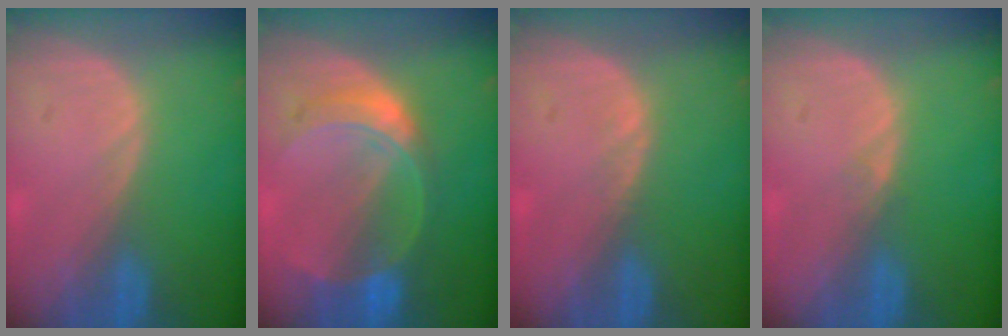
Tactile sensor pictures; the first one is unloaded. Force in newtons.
{"total": 7.6, "press": 6.6, "slide": 3.7}
{"total": 0.7, "press": 0.6, "slide": 0.3}
{"total": 0.7, "press": 0.7, "slide": 0.1}